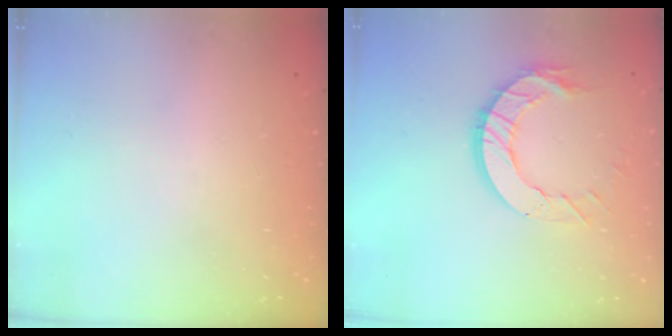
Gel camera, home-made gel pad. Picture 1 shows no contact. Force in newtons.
{"total": 11.5, "press": 11.4, "slide": 1.2}